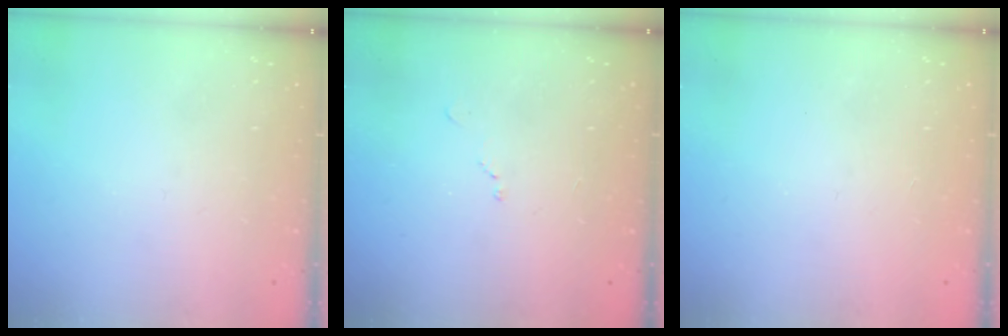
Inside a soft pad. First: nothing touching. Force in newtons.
{"total": 6.7, "press": 6.6, "slide": 0.9}
{"total": 1.5, "press": 1.2, "slide": 0.9}